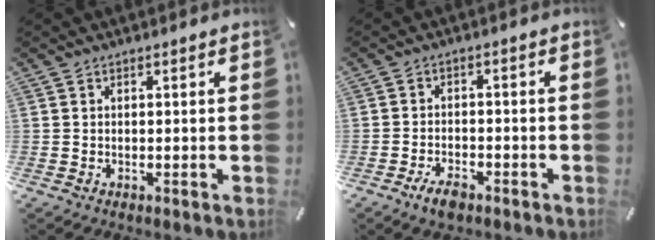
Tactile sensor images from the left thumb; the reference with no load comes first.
{"total": 4.1, "force": [-2.9, 2.0, 2.1], "torque": [-0.039, 0.016, -0.054]}